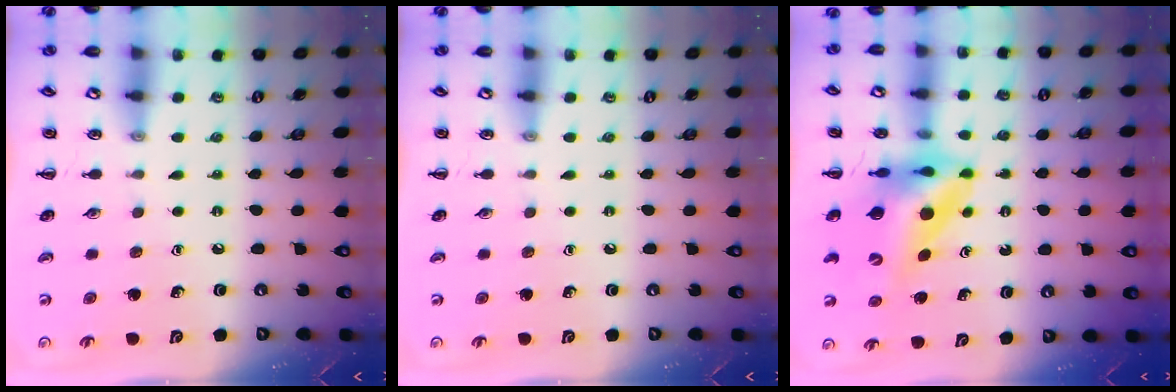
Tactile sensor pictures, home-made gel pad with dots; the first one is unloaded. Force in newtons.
{"total": 0.0}
{"total": 11.2, "press": 10.7, "slide": 3.3}